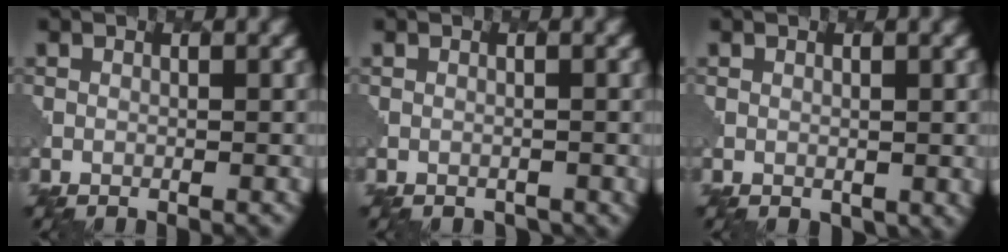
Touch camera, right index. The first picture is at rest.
{"total": 0.8, "force": [-0.6, 0.6, 0.0], "torque": [0.000, 0.000, -0.003]}
{"total": 1.6, "force": [0.4, 1.2, 1.0], "torque": [-0.010, -0.008, 0.011]}